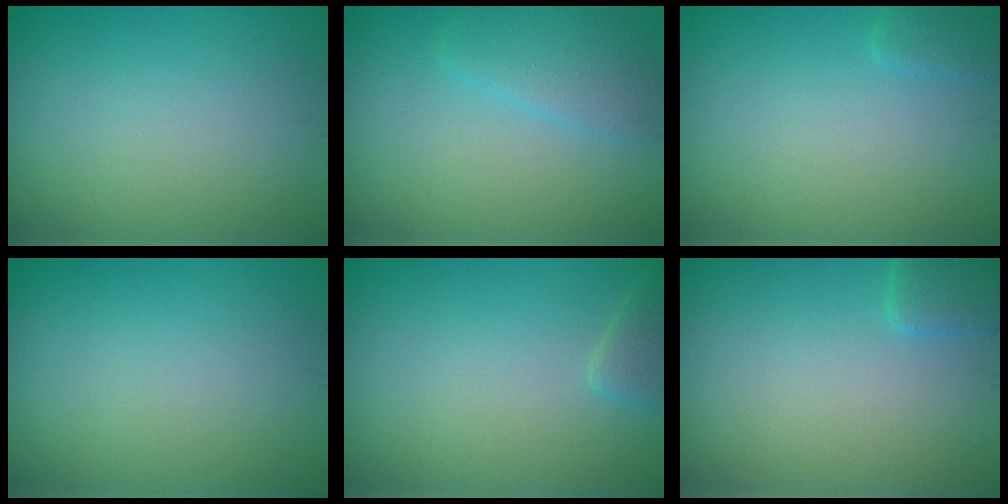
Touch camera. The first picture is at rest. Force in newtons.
{"total": 2.7, "press": 2.7, "slide": 0.1}
{"total": 0.9, "press": 0.9, "slide": 0.1}
{"total": 0.0}
{"total": 1.5, "press": 1.5, "slide": 0.1}
{"total": 1.5, "press": 1.5, "slide": 0.1}